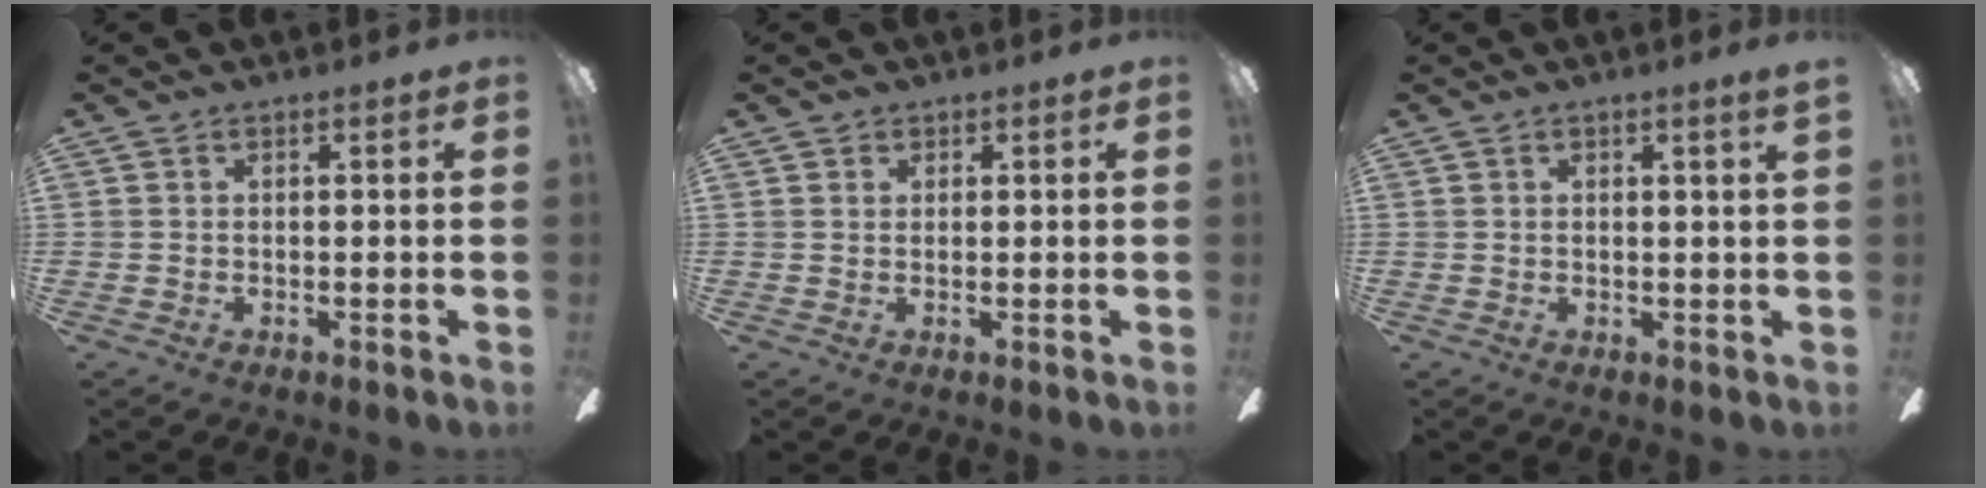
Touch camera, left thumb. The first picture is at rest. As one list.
[{"total": 1.0, "force": [0.7, 0.7, 0.2], "torque": [-0.004, 0.002, 0.014]}, {"total": 1.6, "force": [0.9, -0.2, 1.2], "torque": [-0.016, -0.006, 0.014]}]